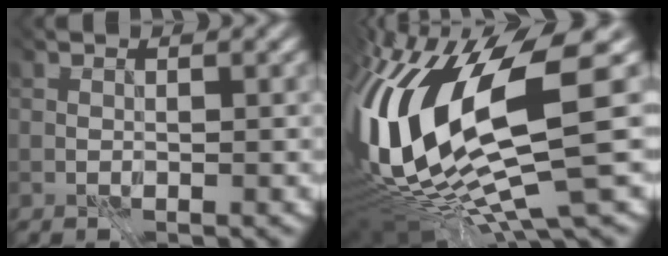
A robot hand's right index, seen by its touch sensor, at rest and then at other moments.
{"total": 15.0, "force": [-0.2, 4.1, 14.4], "torque": [-0.297, -0.025, 0.030]}